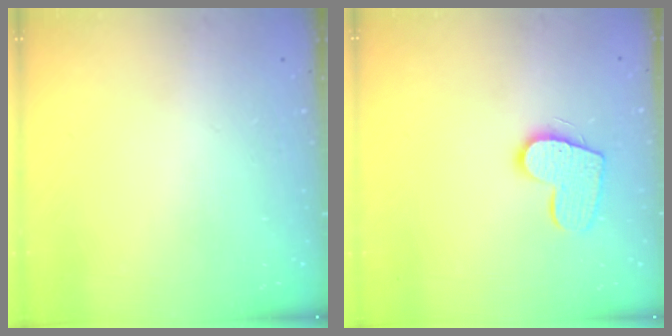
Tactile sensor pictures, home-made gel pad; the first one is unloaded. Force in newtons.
{"total": 11.1, "press": 11.1, "slide": 0.6}